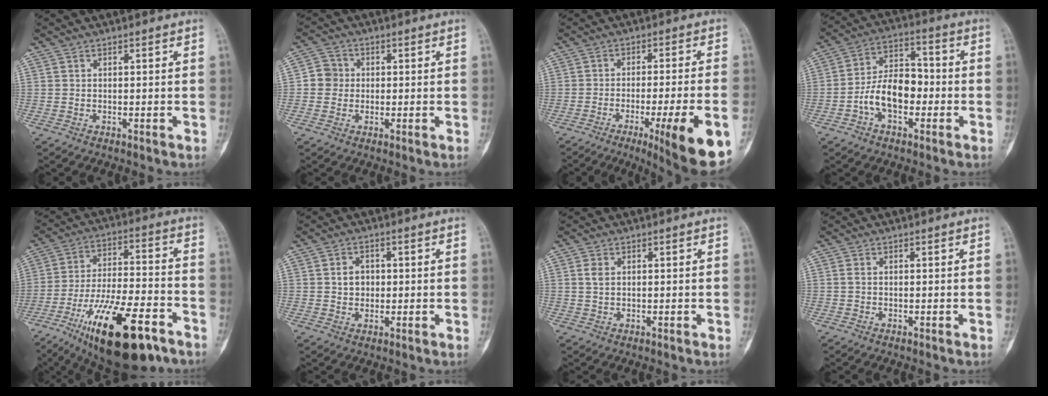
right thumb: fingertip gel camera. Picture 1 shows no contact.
{"total": 4.1, "force": [0.0, 4.0, 1.1], "torque": [0.004, 0.008, -0.008]}
{"total": 15.9, "force": [-7.3, 1.5, 14.0], "torque": [-0.159, 0.003, -0.101]}
{"total": 11.2, "force": [-2.9, 6.8, 8.4], "torque": [-0.130, 0.041, -0.062]}
{"total": 22.8, "force": [-12.8, 7.7, 17.2], "torque": [-0.290, 0.058, -0.208]}
{"total": 3.7, "force": [0.4, 3.0, 2.1], "torque": [-0.013, 0.004, 0.005]}
{"total": 2.2, "force": [0.6, 1.4, 1.6], "torque": [-0.032, 0.001, 0.015]}
{"total": 0.7, "force": [0.1, 0.4, 0.5], "torque": [-0.015, 0.000, 0.002]}